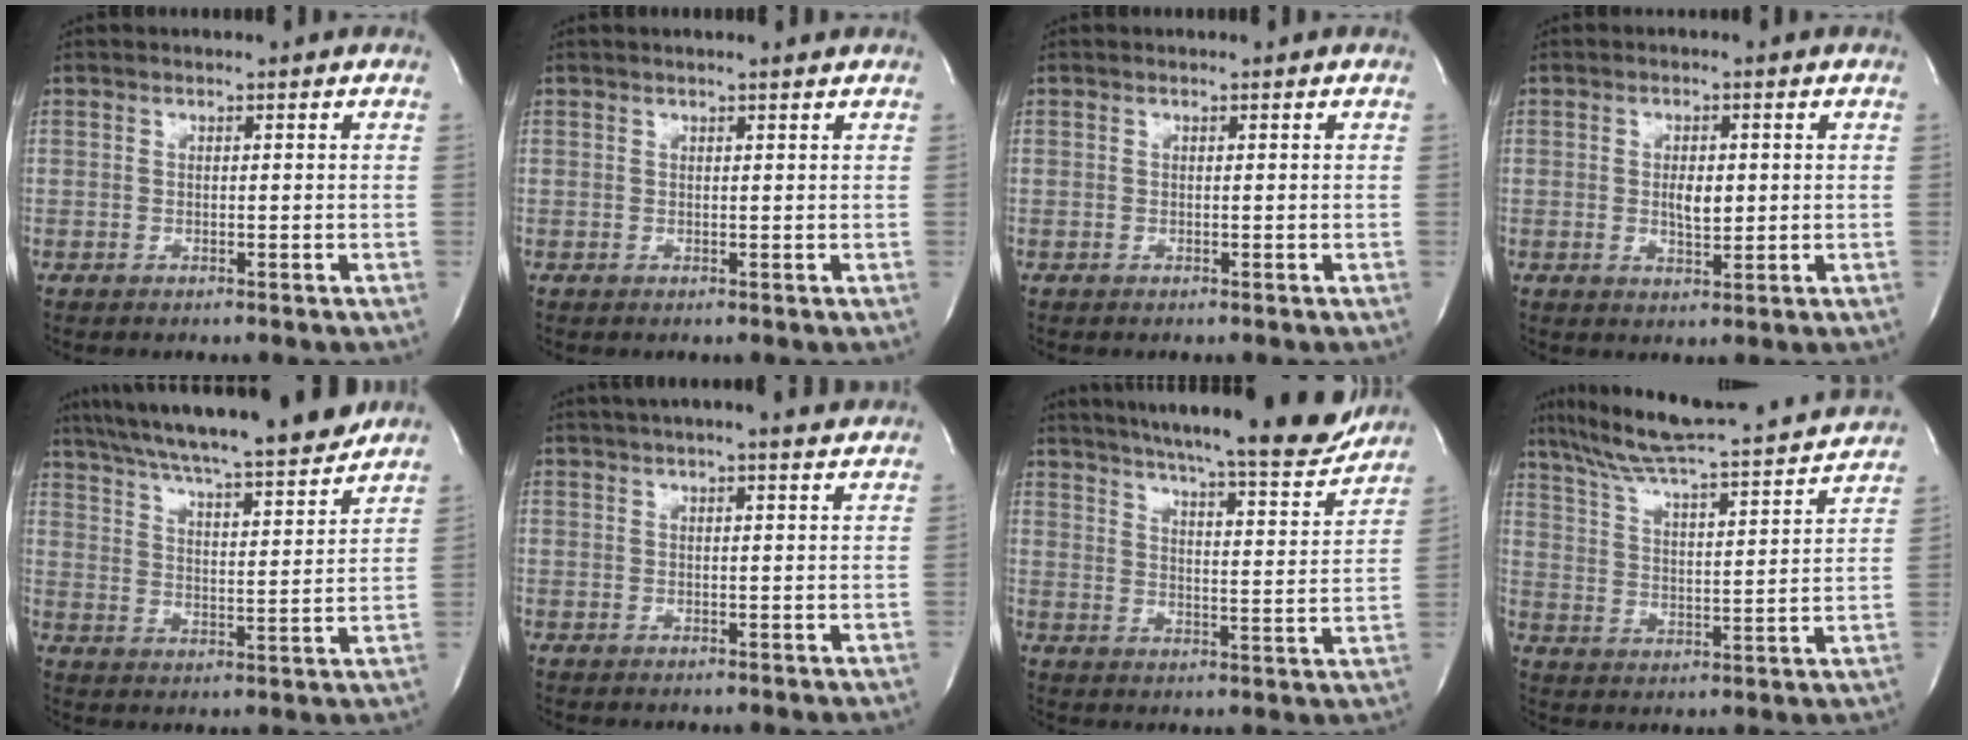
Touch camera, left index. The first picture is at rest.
{"total": 2.4, "force": [2.2, 0.0, 1.1], "torque": [-0.019, 0.007, 0.024]}
{"total": 0.0}
{"total": 3.3, "force": [-0.3, 1.3, 3.0], "torque": [-0.053, -0.007, -0.001]}
{"total": 20.9, "force": [18.4, 1.1, 9.8], "torque": [-0.167, -0.008, 0.270]}
{"total": 7.7, "force": [6.7, 0.3, 3.7], "torque": [-0.058, 0.017, 0.077]}
{"total": 22.0, "force": [19.7, 1.6, 9.5], "torque": [-0.149, -0.048, 0.256]}
{"total": 21.5, "force": [19.6, 0.6, 8.9], "torque": [-0.147, -0.020, 0.275]}